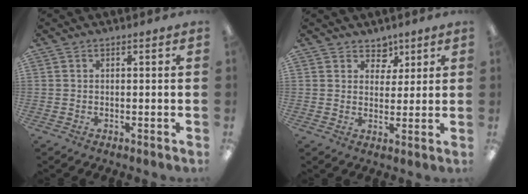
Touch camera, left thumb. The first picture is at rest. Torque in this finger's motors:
{"motor_torque": [0.51, 0.10, -0.10, 0.09, -0.04]}